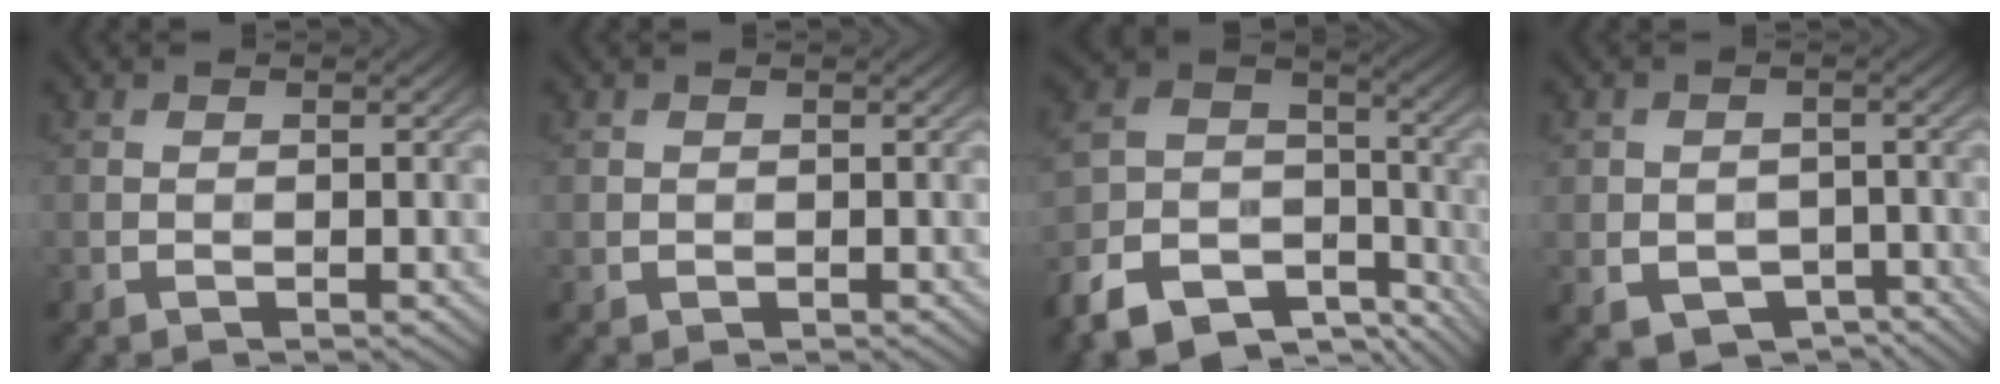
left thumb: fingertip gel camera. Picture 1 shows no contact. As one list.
[{"total": 0.8, "force": [0.1, 0.8, 0.1], "torque": [-0.001, -0.004, 0.002]}, {"total": 13.0, "force": [-8.4, 7.4, 6.6], "torque": [-0.149, -0.032, -0.156]}, {"total": 5.4, "force": [-2.1, 4.2, 2.6], "torque": [-0.049, -0.014, -0.023]}]